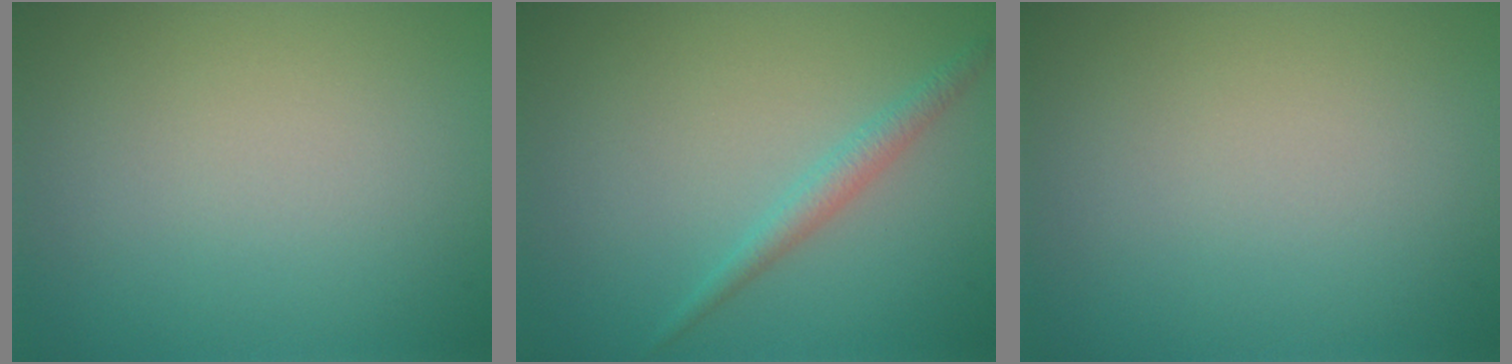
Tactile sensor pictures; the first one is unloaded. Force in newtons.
{"total": 1.6, "press": 1.6, "slide": 0.1}
{"total": 0.0}